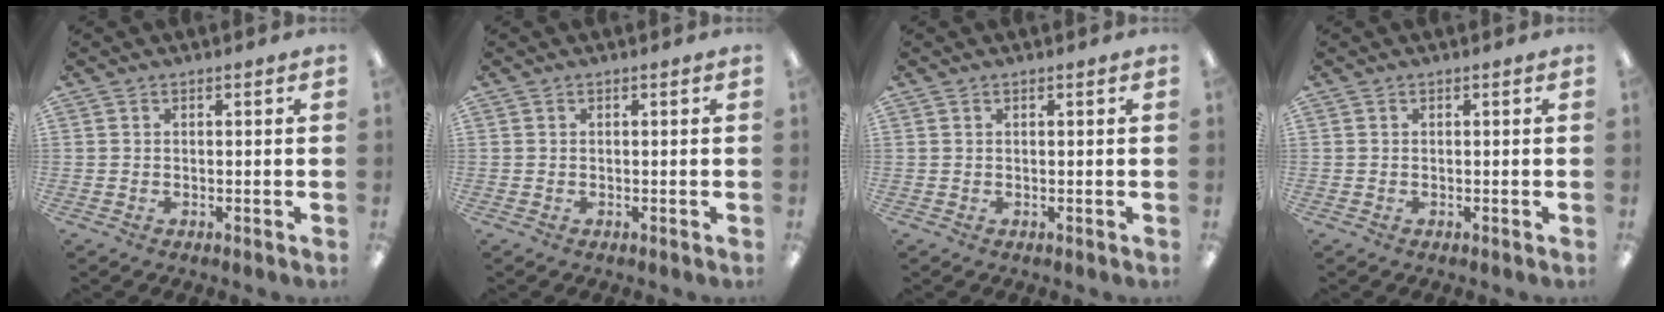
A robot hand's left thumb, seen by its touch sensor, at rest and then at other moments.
{"total": 0.0}
{"total": 0.5, "force": [0.4, 0.2, 0.2], "torque": [-0.004, 0.003, 0.007]}
{"total": 0.0}